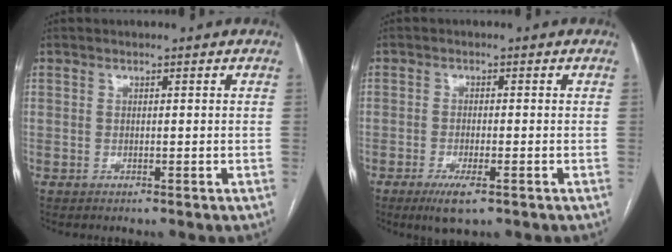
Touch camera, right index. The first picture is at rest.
{"total": 4.5, "force": [-2.5, 0.9, 3.6], "torque": [-0.068, -0.009, -0.040]}